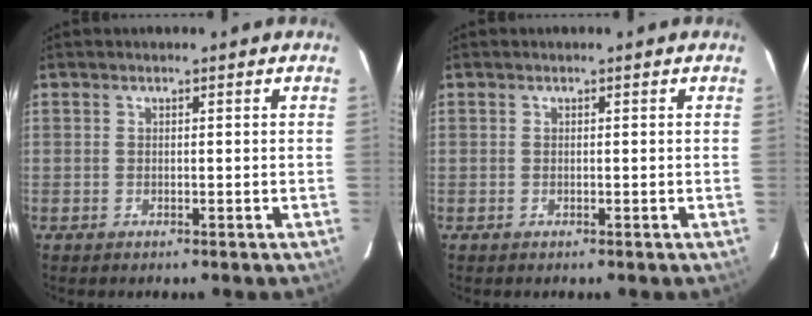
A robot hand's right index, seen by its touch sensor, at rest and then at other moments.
{"total": 0.0}